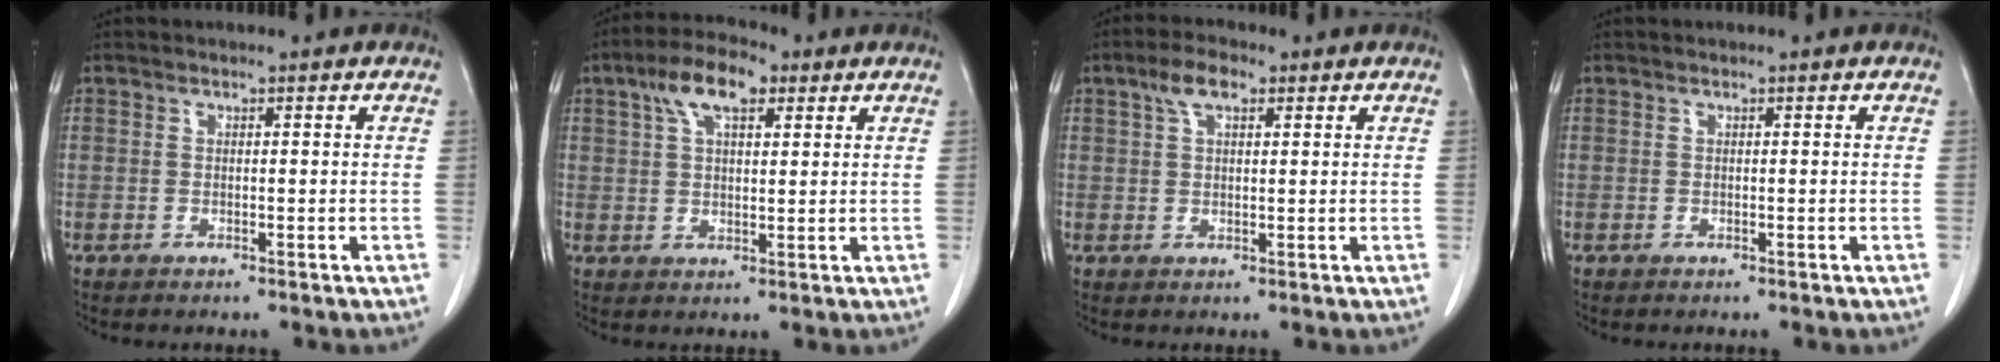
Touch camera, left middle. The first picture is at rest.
{"total": 7.5, "force": [3.8, 3.0, 5.7], "torque": [-0.109, 0.021, 0.067]}
{"total": 4.1, "force": [2.2, 1.7, 3.0], "torque": [-0.063, 0.014, 0.042]}
{"total": 0.0}